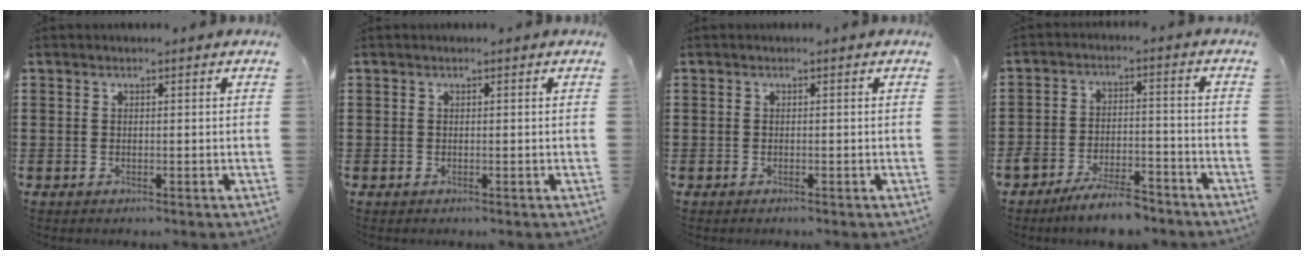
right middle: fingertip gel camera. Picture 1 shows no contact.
{"total": 0.0}
{"total": 0.0}
{"total": 7.1, "force": [-6.4, 1.3, 2.7], "torque": [-0.057, 0.009, -0.125]}